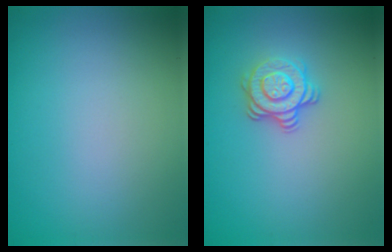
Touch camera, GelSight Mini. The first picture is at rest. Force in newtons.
{"total": 3.1, "press": 2.5, "slide": 1.7}